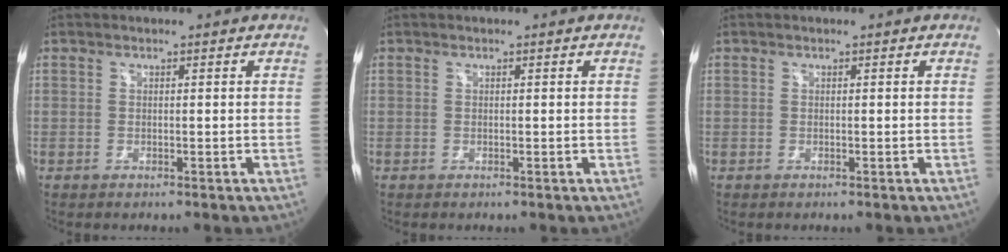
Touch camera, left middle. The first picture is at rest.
{"total": 0.0}
{"total": 0.0}